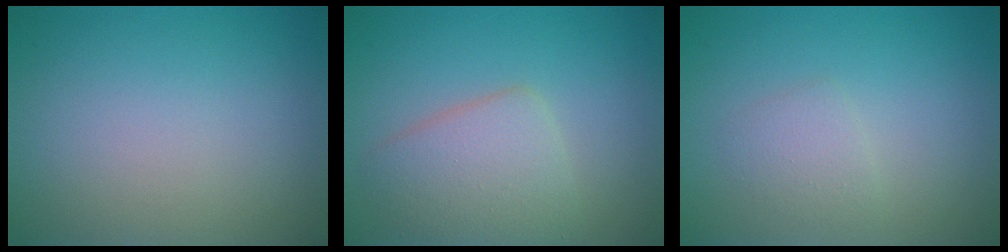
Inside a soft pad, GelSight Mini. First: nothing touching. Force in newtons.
{"total": 4.1, "press": 4.1, "slide": 0.1}
{"total": 1.5, "press": 1.5, "slide": 0.0}